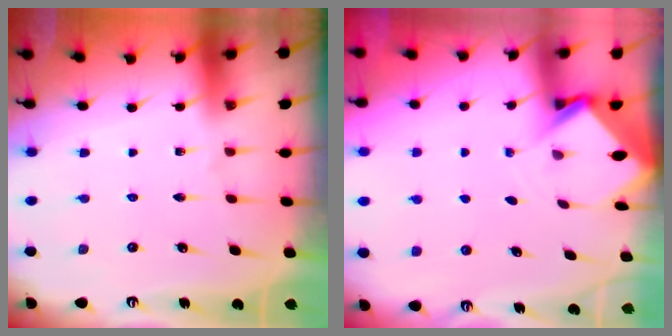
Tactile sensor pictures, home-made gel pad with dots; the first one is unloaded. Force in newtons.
{"total": 2.9, "press": 2.9, "slide": 0.2}